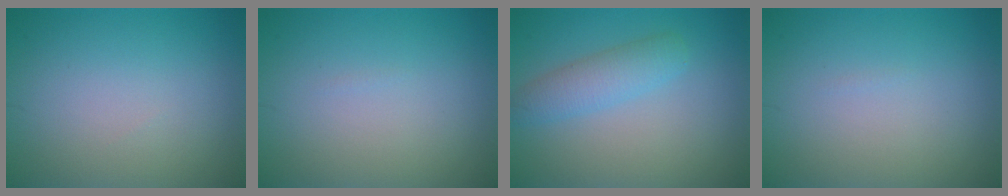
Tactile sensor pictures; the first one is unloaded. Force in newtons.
{"total": 0.0}
{"total": 3.0, "press": 3.0, "slide": 0.1}
{"total": 0.0}